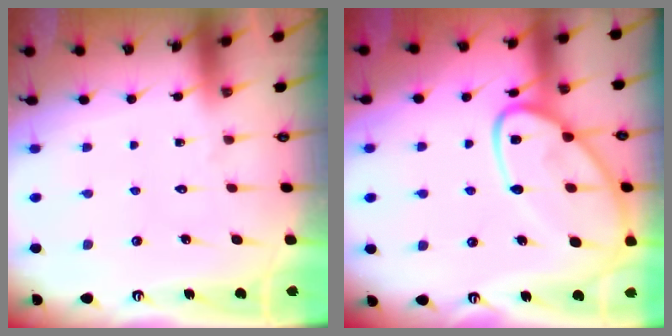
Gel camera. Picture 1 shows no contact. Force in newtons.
{"total": 17.6, "press": 17.6, "slide": 1.6}